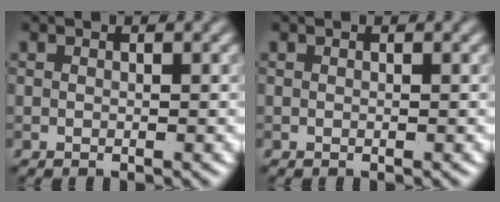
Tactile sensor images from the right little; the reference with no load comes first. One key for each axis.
{"total": 0.0}